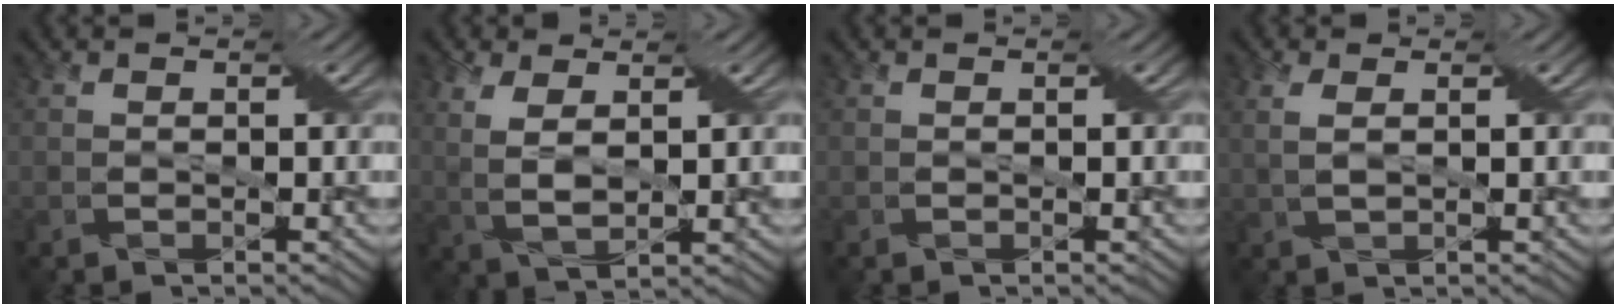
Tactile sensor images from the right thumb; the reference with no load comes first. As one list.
[{"total": 4.9, "force": [1.8, 2.0, 4.1], "torque": [-0.101, 0.003, 0.037]}, {"total": 0.0}, {"total": 2.5, "force": [0.8, 0.9, 2.2], "torque": [-0.053, 0.002, 0.018]}]